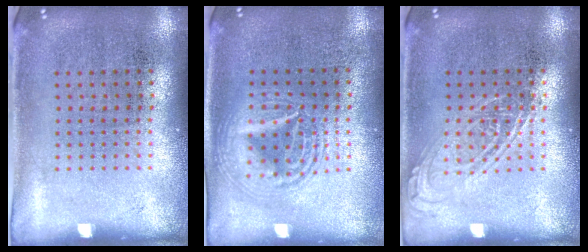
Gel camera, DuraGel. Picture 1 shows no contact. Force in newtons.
{"total": 2.6, "press": 2.5, "slide": 0.3}
{"total": 2.0, "press": 2.0, "slide": 0.2}